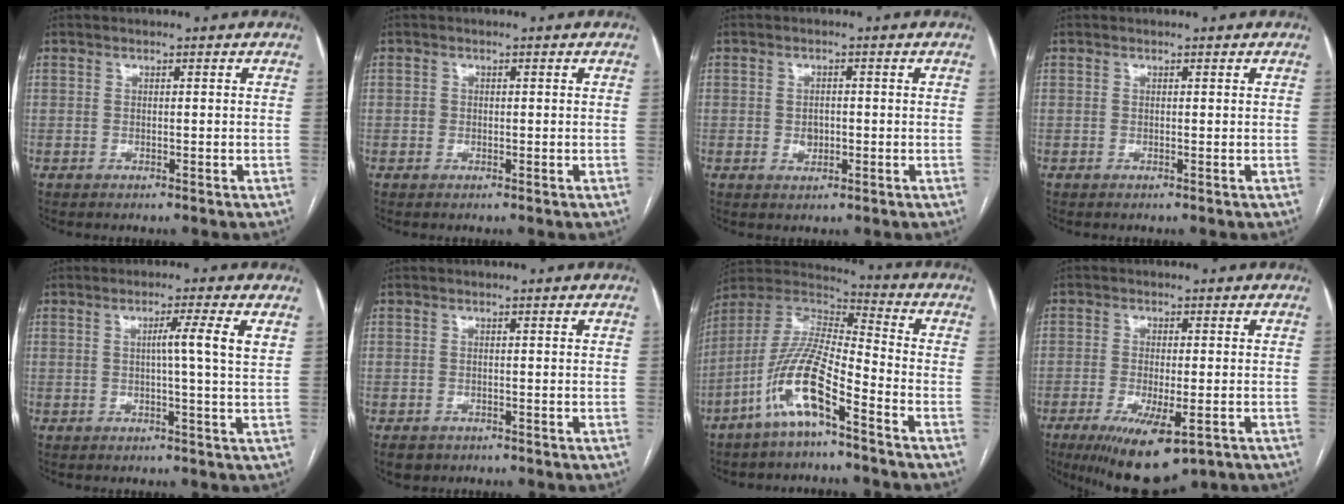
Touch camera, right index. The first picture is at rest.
{"total": 0.8, "force": [0.0, 0.8, 0.0], "torque": [0.003, 0.003, -0.001]}
{"total": 2.3, "force": [-0.3, 1.7, 1.5], "torque": [-0.023, 0.002, -0.001]}
{"total": 0.0}
{"total": 4.8, "force": [1.3, -1.0, 4.5], "torque": [-0.073, 0.002, 0.018]}
{"total": 2.7, "force": [-1.9, 1.8, 0.6], "torque": [-0.014, -0.002, -0.026]}
{"total": 12.8, "force": [-7.1, 2.0, 10.4], "torque": [-0.223, -0.002, -0.142]}
{"total": 11.0, "force": [-6.1, 3.1, 8.6], "torque": [-0.144, -0.025, -0.088]}